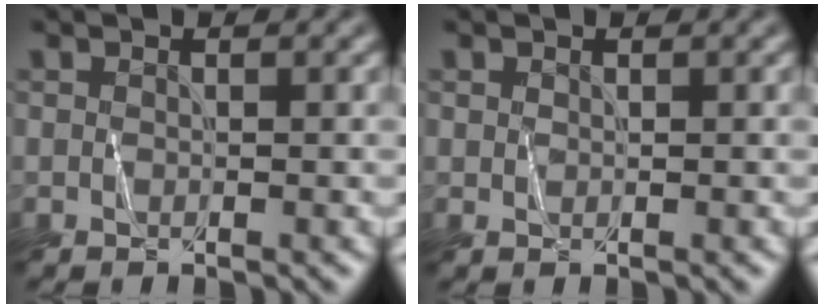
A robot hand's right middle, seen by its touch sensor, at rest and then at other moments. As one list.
[{"total": 0.5, "force": [0.2, 0.4, 0.3], "torque": [-0.006, 0.000, 0.007]}]